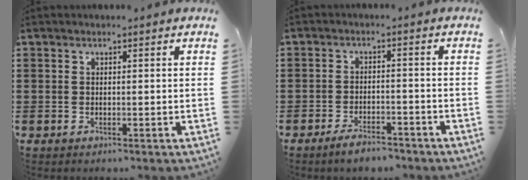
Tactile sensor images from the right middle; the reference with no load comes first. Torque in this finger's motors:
{"motor_torque": [1.44, -0.70, 0.18, 0.10]}